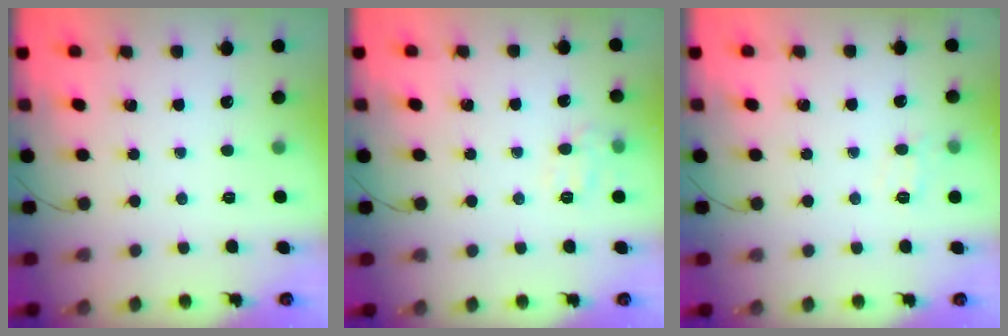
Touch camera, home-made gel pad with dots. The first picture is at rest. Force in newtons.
{"total": 7.4, "press": 7.3, "slide": 1.2}
{"total": 6.8, "press": 6.6, "slide": 1.6}